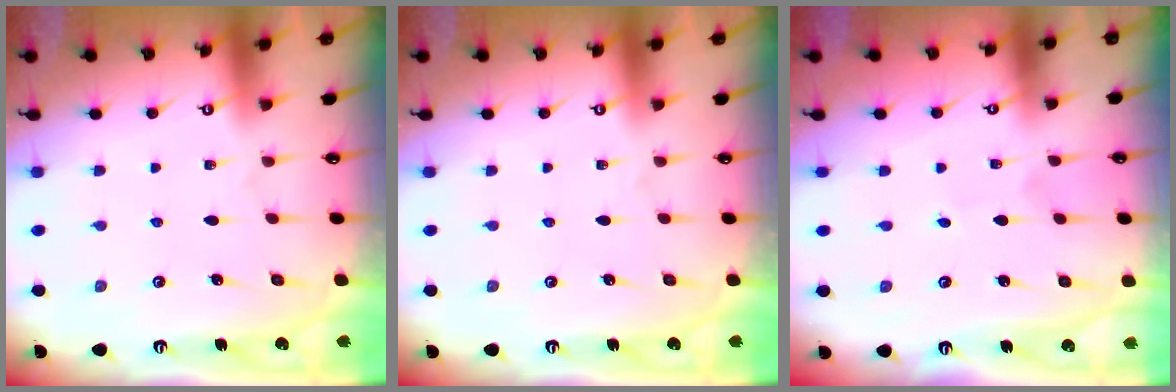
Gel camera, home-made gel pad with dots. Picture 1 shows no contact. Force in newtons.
{"total": 0.0}
{"total": 0.6, "press": 0.6, "slide": 0.0}